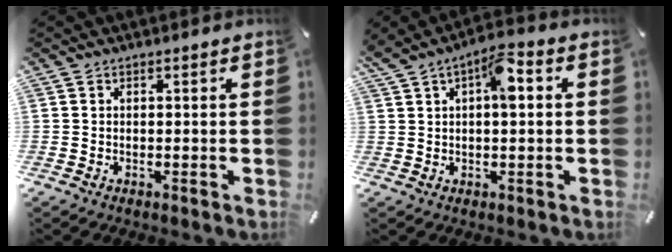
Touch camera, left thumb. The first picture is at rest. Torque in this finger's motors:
{"motor_torque": [1.69, 1.66, 0.37, -0.41, 0.38]}